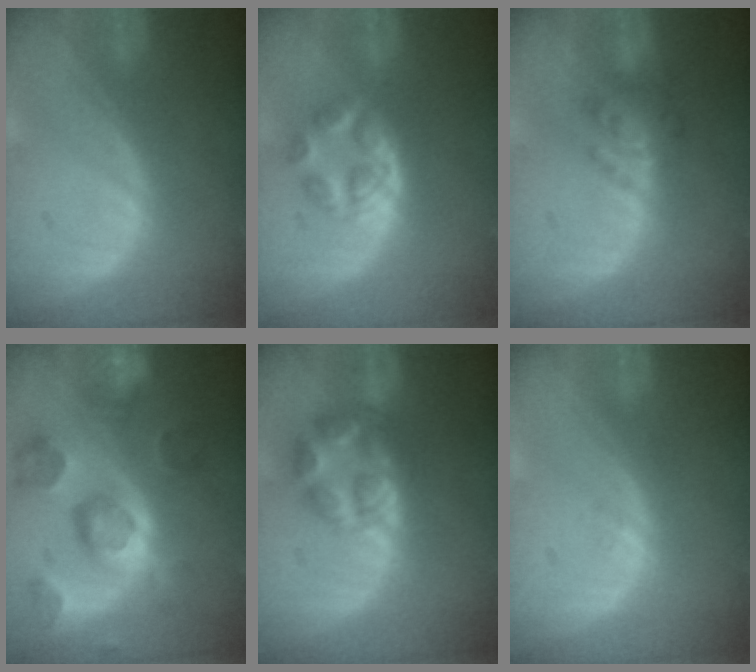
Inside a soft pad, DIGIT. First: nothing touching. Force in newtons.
{"total": 5.6, "press": 5.0, "slide": 2.5}
{"total": 4.8, "press": 4.8, "slide": 0.8}
{"total": 11.3, "press": 10.0, "slide": 5.3}
{"total": 6.3, "press": 6.3, "slide": 0.1}
{"total": 0.7, "press": 0.7, "slide": 0.1}